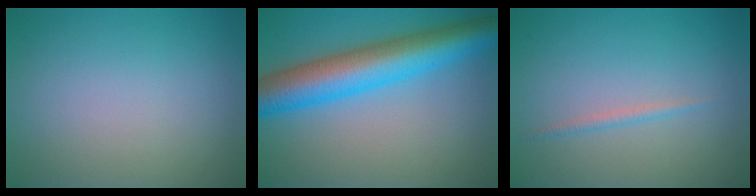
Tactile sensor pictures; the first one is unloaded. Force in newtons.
{"total": 8.8, "press": 8.8, "slide": 0.2}
{"total": 0.8, "press": 0.8, "slide": 0.0}